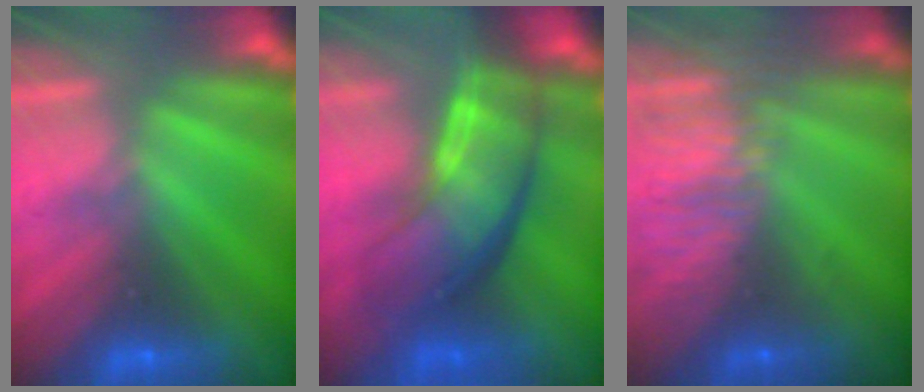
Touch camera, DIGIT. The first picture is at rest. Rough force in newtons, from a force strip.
{"total": 7.2}
{"total": 8.8}